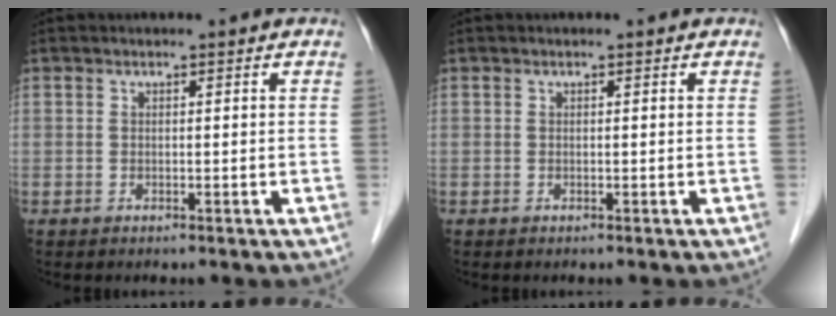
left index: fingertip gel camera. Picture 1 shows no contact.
{"total": 0.0}